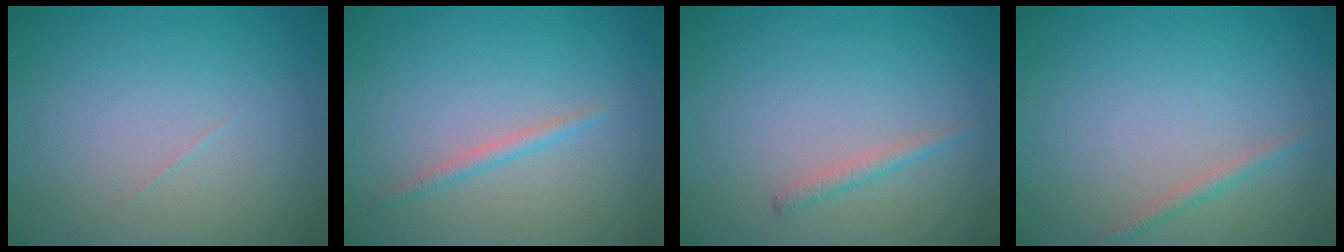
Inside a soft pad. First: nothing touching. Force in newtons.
{"total": 1.2, "press": 1.2, "slide": 0.0}
{"total": 1.1, "press": 1.1, "slide": 0.0}
{"total": 1.1, "press": 1.1, "slide": 0.0}